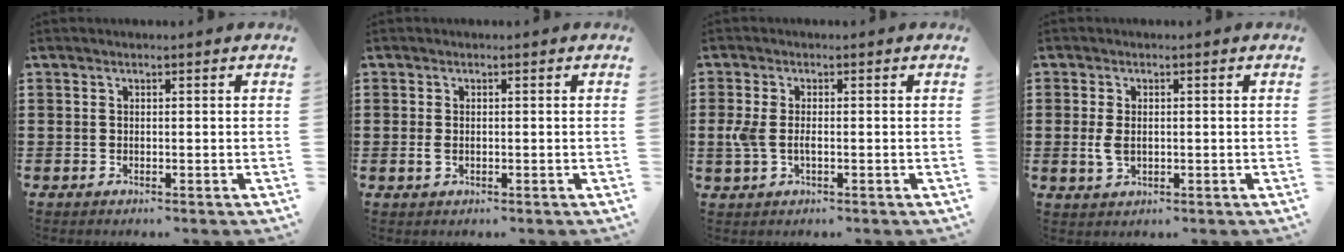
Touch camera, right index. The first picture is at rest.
{"total": 1.3, "force": [-0.1, 0.8, 1.0], "torque": [-0.029, 0.000, -0.006]}
{"total": 3.1, "force": [-0.5, 1.5, 2.7], "torque": [-0.078, -0.008, -0.018]}
{"total": 3.0, "force": [-0.1, 1.8, 2.4], "torque": [-0.061, -0.001, -0.006]}